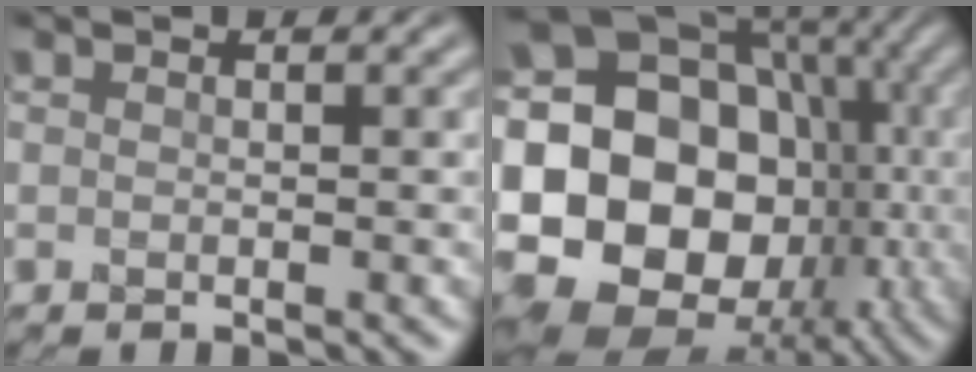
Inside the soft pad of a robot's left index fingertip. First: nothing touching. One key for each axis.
{"total": 23.2, "fx": -1.5, "fy": 19.7, "fz": 12.2, "tx": -0.221, "ty": 0.032, "tz": -0.060}